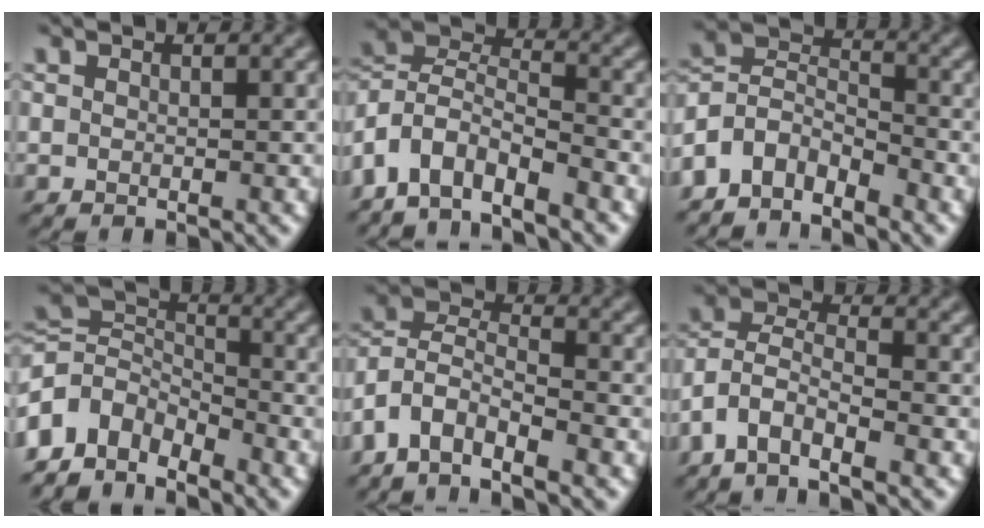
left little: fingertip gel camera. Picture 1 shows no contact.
{"total": 6.1, "force": [-4.8, 2.3, 3.1], "torque": [-0.054, 0.006, -0.102]}
{"total": 4.8, "force": [-3.9, 2.2, 1.8], "torque": [-0.035, 0.005, -0.085]}
{"total": 5.9, "force": [-4.2, 3.4, 2.5], "torque": [-0.048, 0.005, -0.095]}
{"total": 5.4, "force": [-4.0, 2.1, 2.9], "torque": [-0.055, 0.007, -0.088]}
{"total": 4.9, "force": [-3.4, 1.7, 3.0], "torque": [-0.062, 0.007, -0.077]}